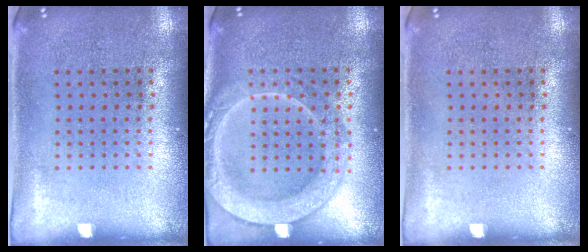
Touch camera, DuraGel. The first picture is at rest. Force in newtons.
{"total": 2.0, "press": 2.0, "slide": 0.2}
{"total": 0.0}